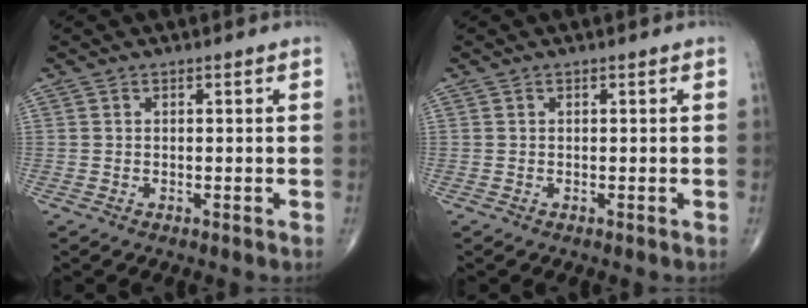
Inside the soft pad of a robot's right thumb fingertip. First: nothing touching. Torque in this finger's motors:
{"motor_torque": [0.00, 0.00, 0.01, 0.01, 0.01]}